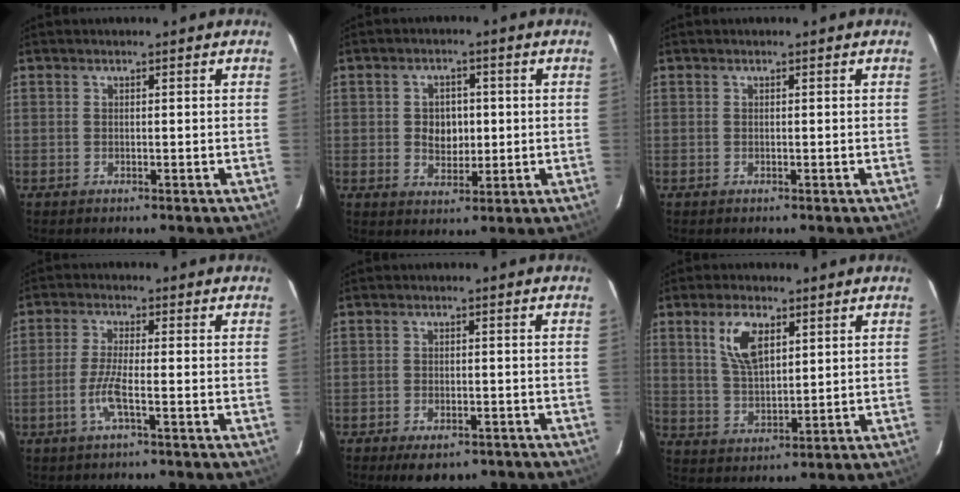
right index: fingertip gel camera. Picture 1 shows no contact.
{"total": 5.4, "force": [0.1, 4.2, 3.4], "torque": [-0.060, 0.007, 0.006]}
{"total": 0.0}
{"total": 5.0, "force": [-2.1, 0.2, 4.5], "torque": [-0.099, -0.004, -0.043]}
{"total": 7.9, "force": [-5.9, 3.5, 3.9], "torque": [-0.082, -0.009, -0.074]}
{"total": 8.3, "force": [3.8, 4.0, 6.3], "torque": [-0.120, 0.009, 0.078]}